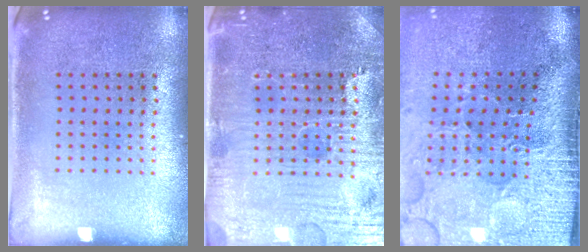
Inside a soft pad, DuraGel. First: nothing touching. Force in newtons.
{"total": 5.0, "press": 4.8, "slide": 1.6}
{"total": 5.2, "press": 4.1, "slide": 3.2}